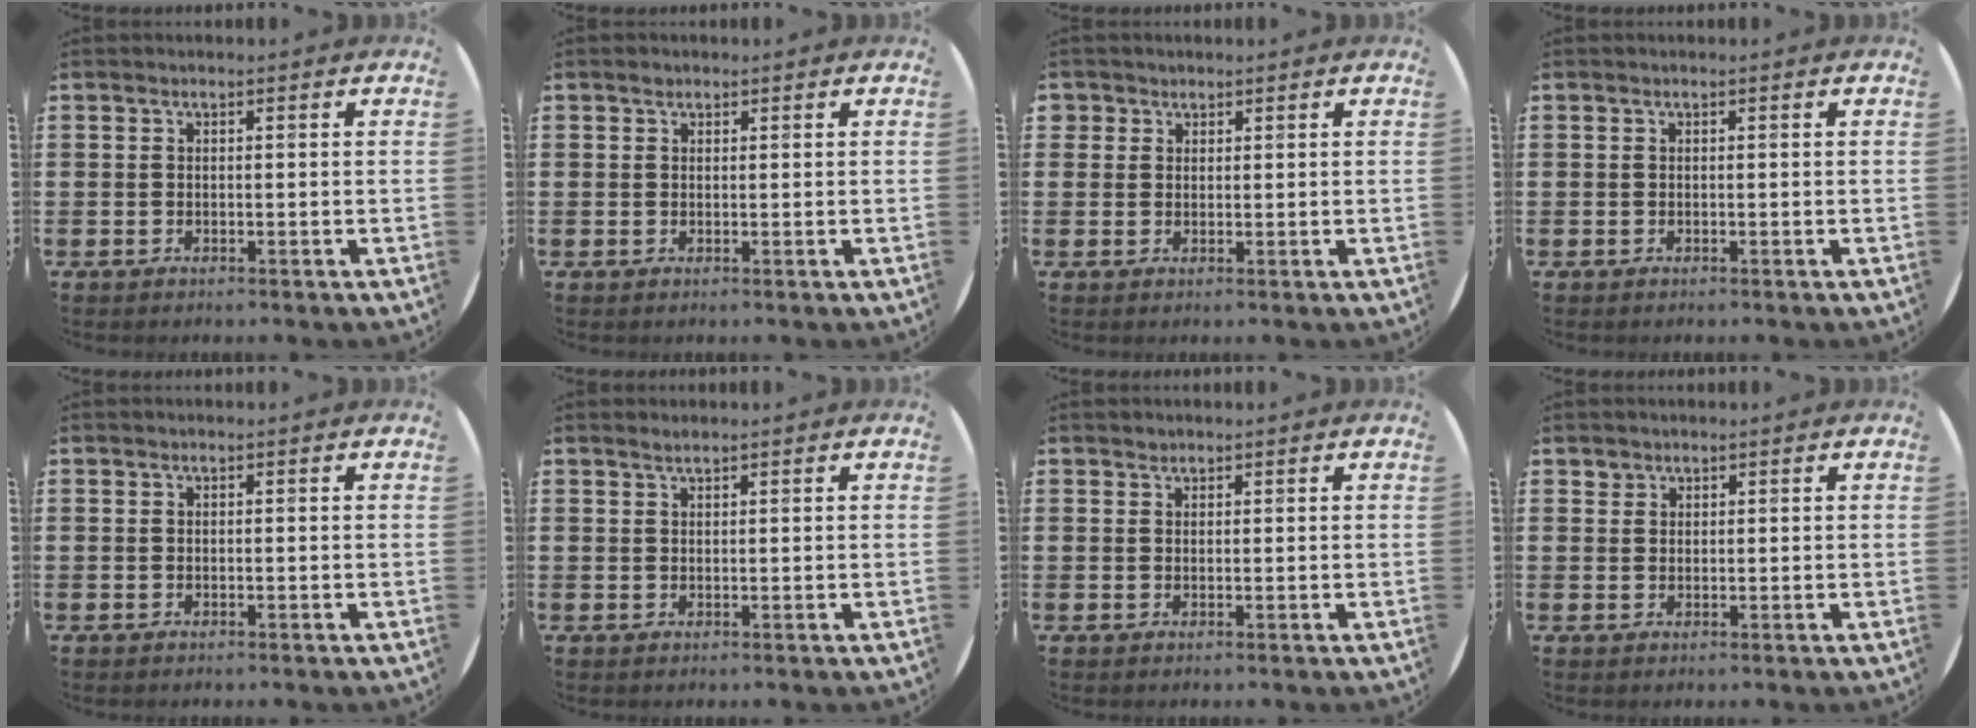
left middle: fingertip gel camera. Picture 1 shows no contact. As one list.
[{"total": 0.6, "force": [0.5, 0.4, 0.1], "torque": [-0.003, 0.003, 0.010]}, {"total": 1.5, "force": [1.2, 1.0, 0.0], "torque": [-0.003, 0.003, 0.025]}, {"total": 0.0}, {"total": 0.0}, {"total": 1.0, "force": [0.9, 0.0, 0.3], "torque": [-0.007, 0.001, 0.017]}, {"total": 0.7, "force": [0.7, 0.2, -0.1], "torque": [0.002, 0.003, 0.014]}, {"total": 1.3, "force": [1.2, 0.6, -0.1], "torque": [0.008, -0.002, 0.022]}]